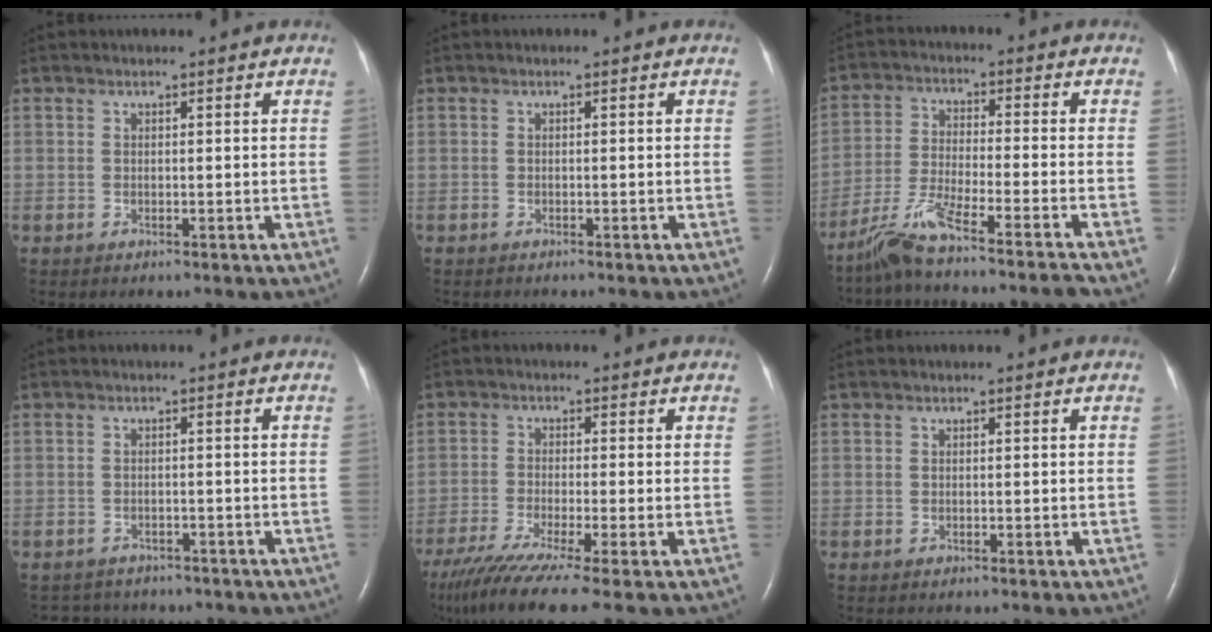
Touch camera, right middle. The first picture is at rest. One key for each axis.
{"total": 0.5, "fx": -0.5, "fy": 0.1, "fz": 0.2, "tx": -0.011, "ty": -0.003, "tz": -0.007}
{"total": 10.8, "fx": -9.2, "fy": -1.9, "fz": 5.3, "tx": -0.093, "ty": -0.018, "tz": -0.161}
{"total": 7.0, "fx": -6.0, "fy": 3.4, "fz": 1.2, "tx": -0.022, "ty": 0.007, "tz": -0.068}
{"total": 11.6, "fx": -8.5, "fy": -0.4, "fz": 7.8, "tx": -0.134, "ty": -0.034, "tz": -0.143}
{"total": 0.0}